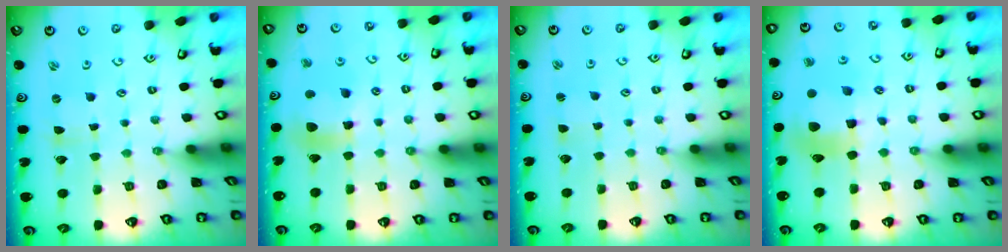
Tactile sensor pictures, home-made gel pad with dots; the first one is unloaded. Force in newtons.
{"total": 10.5, "press": 10.4, "slide": 1.4}
{"total": 1.8, "press": 1.8, "slide": 0.3}
{"total": 12.2, "press": 12.1, "slide": 1.5}